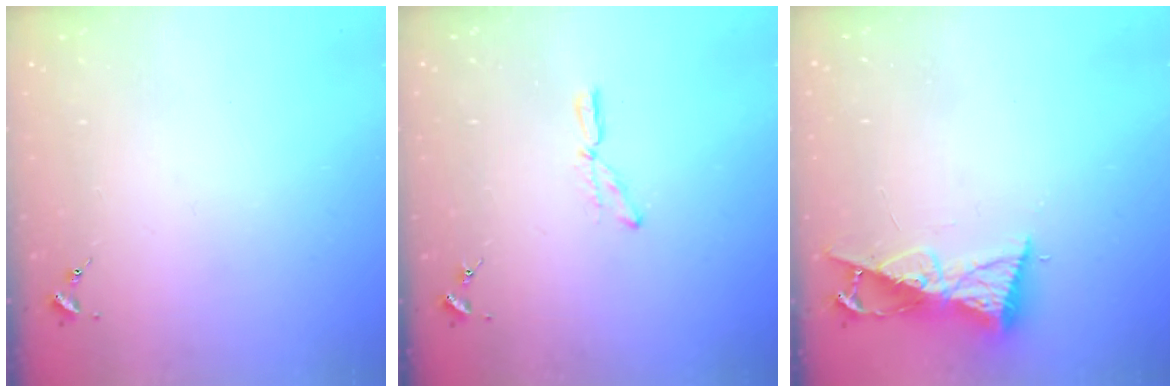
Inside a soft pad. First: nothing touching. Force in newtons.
{"total": 6.4, "press": 6.4, "slide": 0.3}
{"total": 8.9, "press": 8.9, "slide": 0.5}